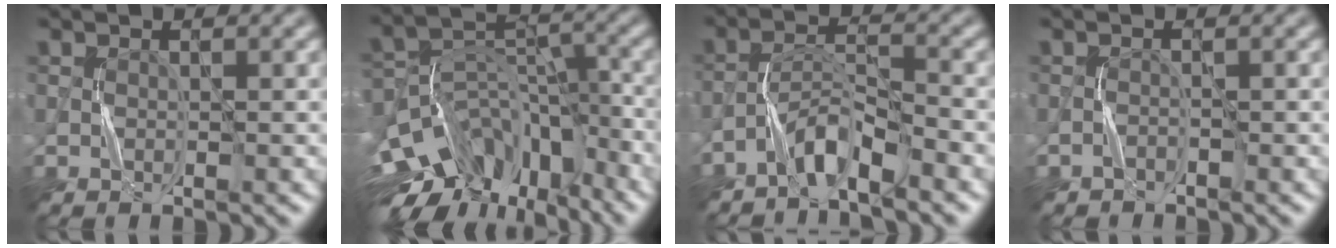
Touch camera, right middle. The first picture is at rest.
{"total": 13.9, "force": [-8.4, 7.8, 7.8], "torque": [-0.167, 0.008, -0.129]}
{"total": 3.6, "force": [-3.0, 0.5, 1.9], "torque": [-0.037, 0.011, -0.065]}
{"total": 0.8, "force": [-0.7, 0.3, 0.0], "torque": [0.001, 0.006, -0.011]}